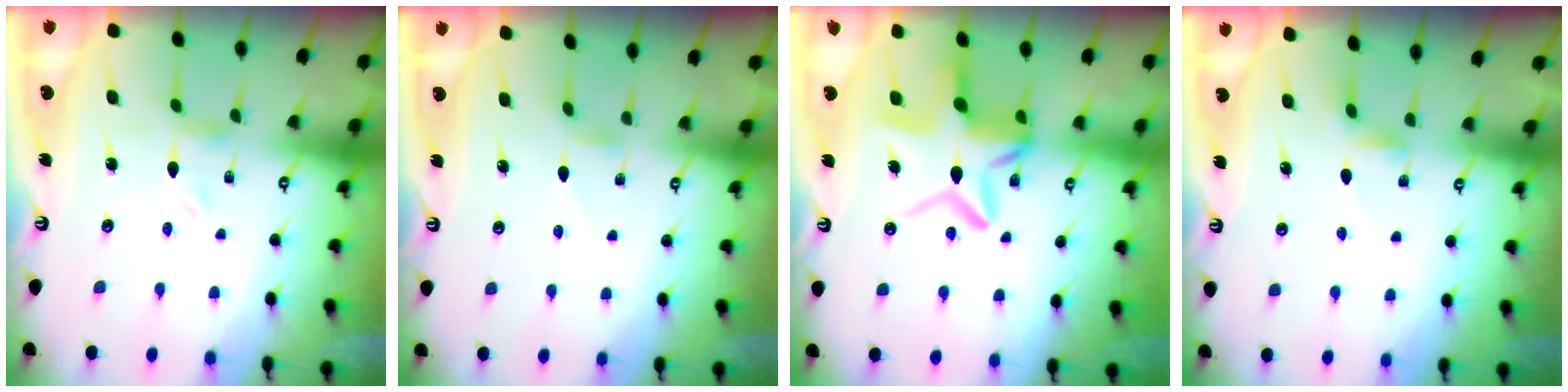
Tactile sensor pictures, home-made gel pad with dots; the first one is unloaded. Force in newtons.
{"total": 2.4, "press": 2.3, "slide": 0.4}
{"total": 13.7, "press": 13.7, "slide": 1.3}
{"total": 2.4, "press": 2.4, "slide": 0.4}